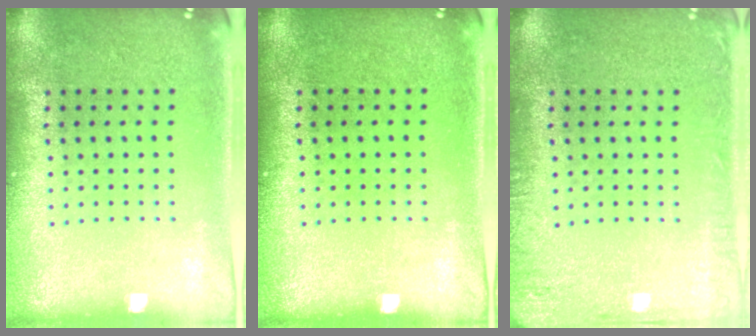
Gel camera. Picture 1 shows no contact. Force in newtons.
{"total": 0.0}
{"total": 2.2, "press": 2.1, "slide": 0.3}